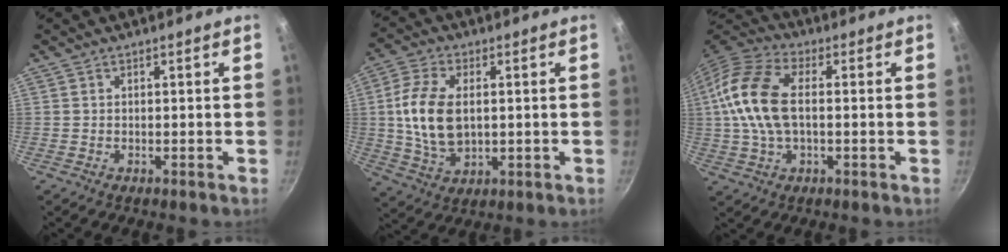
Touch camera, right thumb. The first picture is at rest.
{"total": 12.3, "force": [1.0, 7.4, 9.7], "torque": [-0.186, 0.001, 0.023]}
{"total": 14.8, "force": [0.7, 8.4, 12.2], "torque": [-0.242, 0.030, -0.002]}